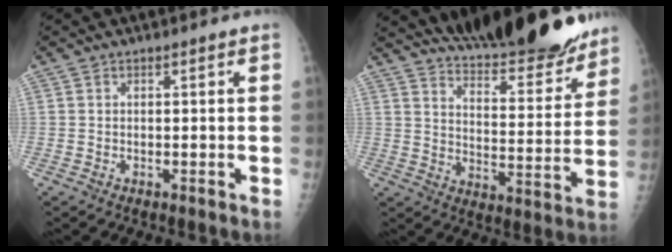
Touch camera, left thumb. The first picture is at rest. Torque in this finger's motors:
{"motor_torque": [0.32, 0.08, -0.41, -0.59, 0.06]}